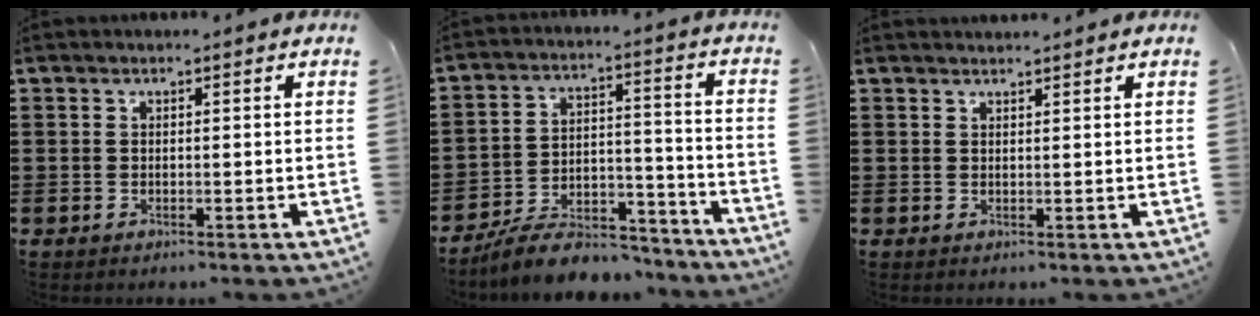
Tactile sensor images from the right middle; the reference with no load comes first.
{"total": 8.8, "force": [-8.1, 2.3, 2.6], "torque": [-0.040, 0.029, -0.153]}
{"total": 1.1, "force": [1.1, 0.0, 0.0], "torque": [-0.001, -0.002, 0.021]}